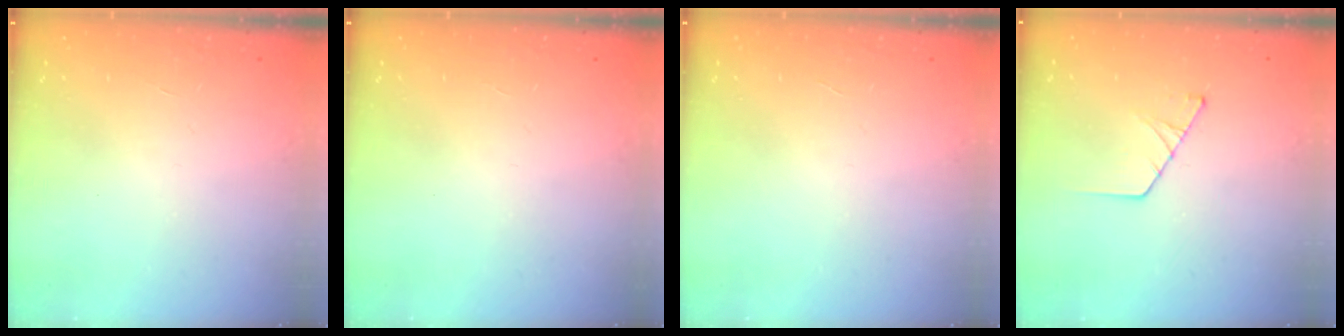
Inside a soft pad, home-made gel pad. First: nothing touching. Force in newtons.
{"total": 0.0}
{"total": 0.0}
{"total": 3.7, "press": 3.7, "slide": 0.3}